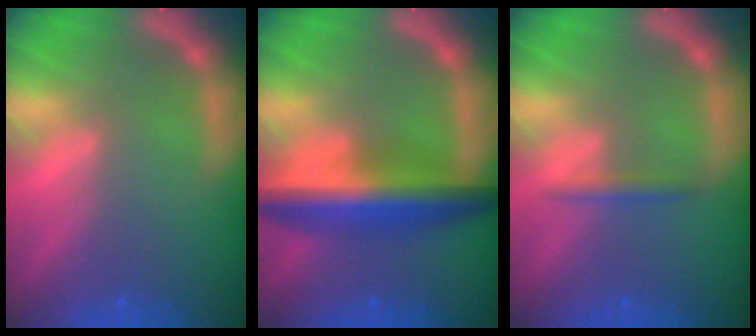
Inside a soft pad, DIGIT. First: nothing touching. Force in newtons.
{"total": 8.0}
{"total": 1.4}